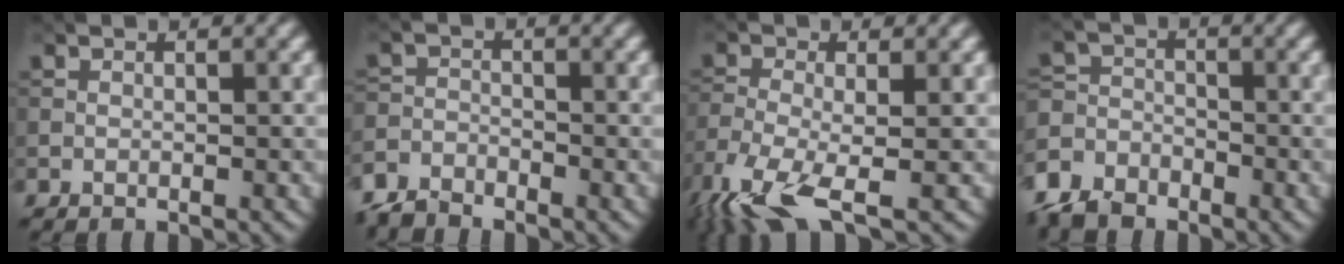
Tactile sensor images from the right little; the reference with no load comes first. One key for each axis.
{"total": 3.2, "fx": -3.0, "fy": 1.1, "fz": 0.5, "tx": -0.008, "ty": -0.003, "tz": -0.069}
{"total": 7.2, "fx": -4.4, "fy": 2.0, "fz": 5.3, "tx": -0.125, "ty": -0.018, "tz": -0.094}
{"total": 6.2, "fx": -5.1, "fy": 3.2, "fz": 1.4, "tx": -0.026, "ty": -0.014, "tz": -0.094}